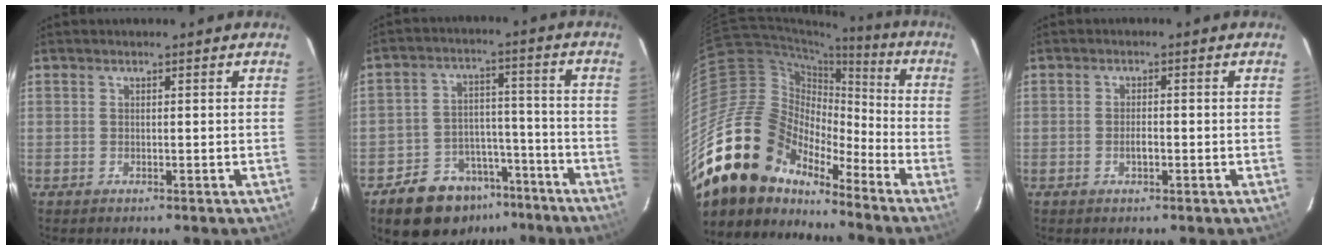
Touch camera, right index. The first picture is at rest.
{"total": 12.4, "force": [-8.6, 8.1, 3.7], "torque": [-0.075, 0.041, -0.114]}
{"total": 21.4, "force": [-16.4, 11.1, 8.2], "torque": [-0.160, 0.021, -0.302]}
{"total": 1.9, "force": [-0.7, 0.7, 1.6], "torque": [-0.030, 0.000, -0.013]}